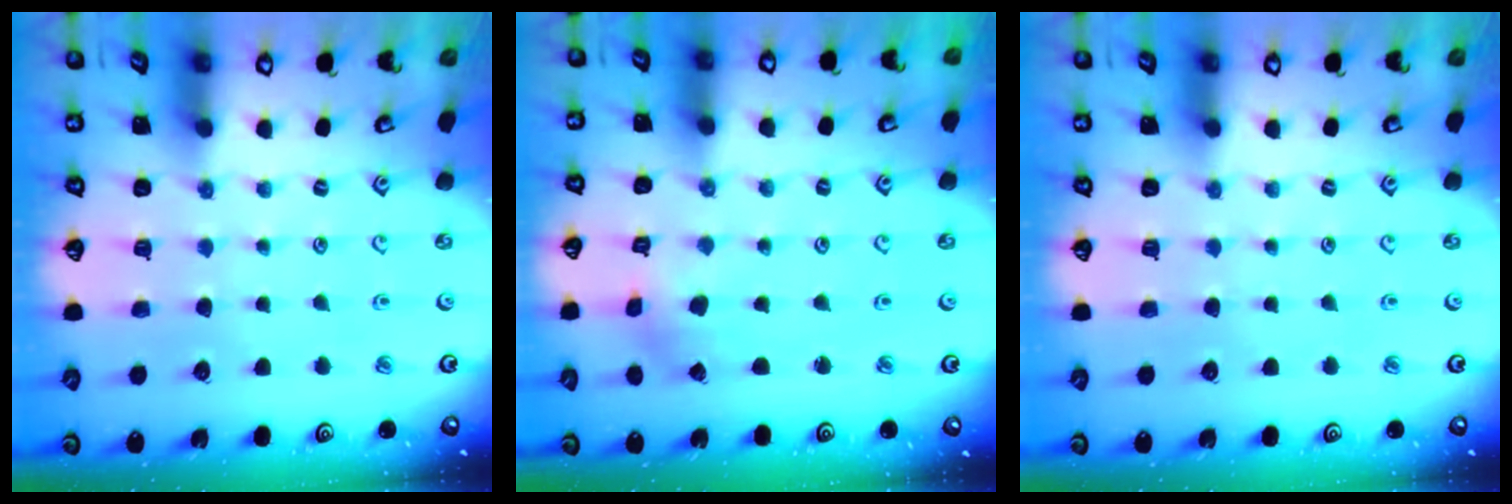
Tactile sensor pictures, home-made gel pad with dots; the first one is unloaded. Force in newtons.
{"total": 0.8, "press": 0.7, "slide": 0.3}
{"total": 0.0}